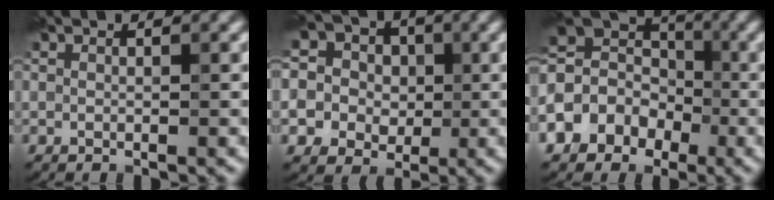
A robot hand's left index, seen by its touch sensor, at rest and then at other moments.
{"total": 10.2, "force": [0.8, 9.5, 3.6], "torque": [-0.102, 0.028, -0.013]}
{"total": 8.1, "force": [-2.5, 6.8, 3.6], "torque": [-0.062, 0.003, -0.070]}